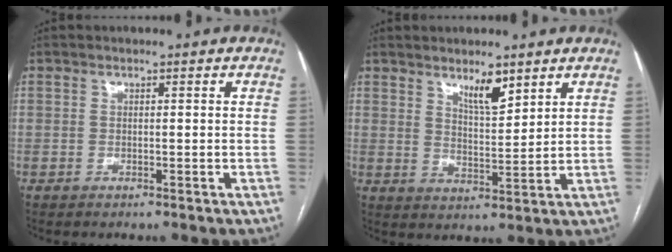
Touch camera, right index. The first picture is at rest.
{"total": 5.1, "force": [3.7, 1.3, 3.3], "torque": [-0.060, -0.008, 0.066]}